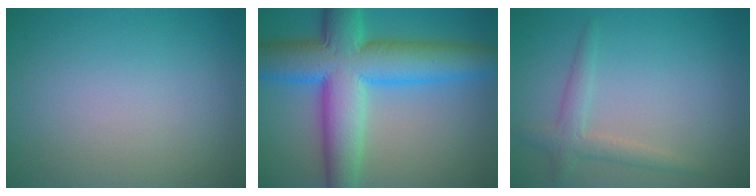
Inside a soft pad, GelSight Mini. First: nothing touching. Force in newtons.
{"total": 11.5, "press": 11.5, "slide": 0.4}
{"total": 2.3, "press": 2.3, "slide": 0.1}